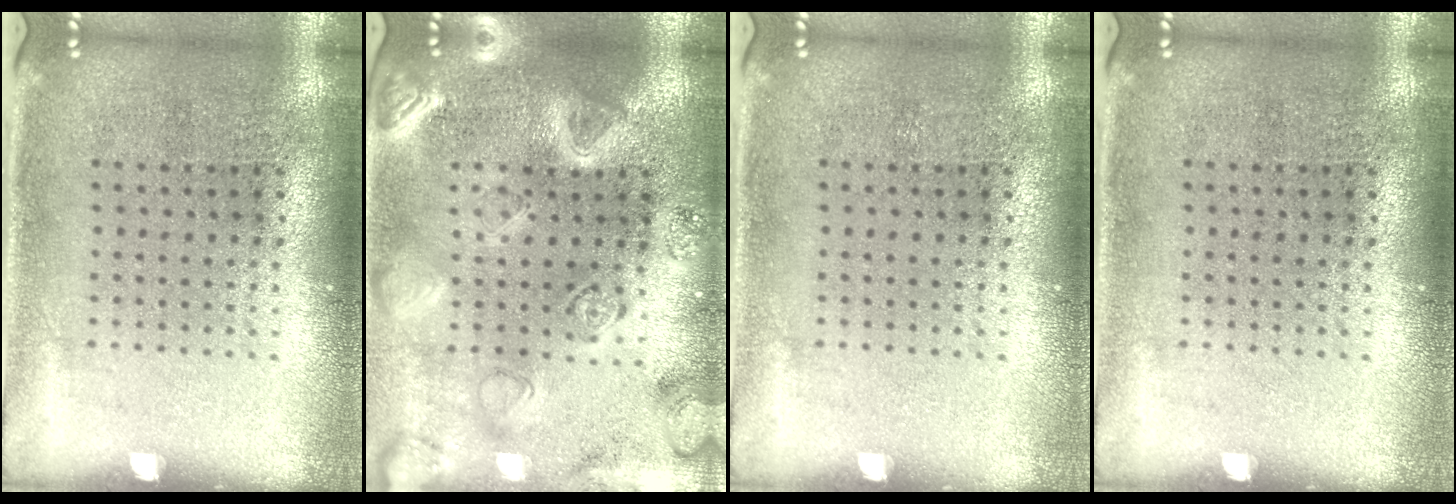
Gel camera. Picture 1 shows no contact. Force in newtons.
{"total": 3.0, "press": 2.8, "slide": 0.8}
{"total": 0.0}
{"total": 0.0}